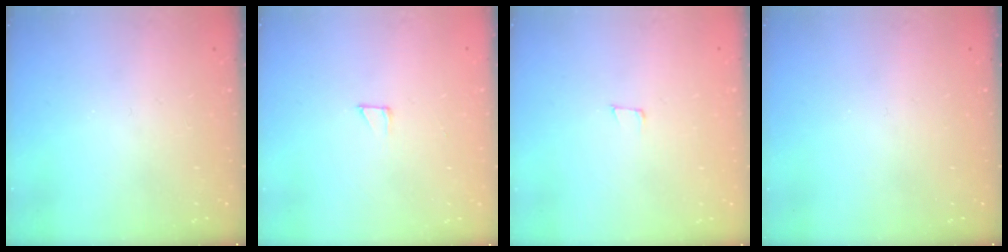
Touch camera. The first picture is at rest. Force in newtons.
{"total": 2.5, "press": 2.5, "slide": 0.1}
{"total": 3.8, "press": 3.7, "slide": 1.0}
{"total": 0.0}